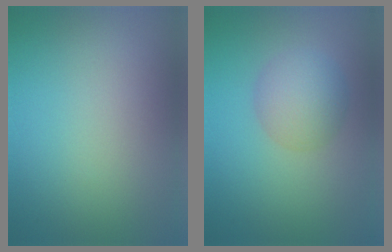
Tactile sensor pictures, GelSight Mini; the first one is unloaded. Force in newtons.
{"total": 3.8, "press": 3.8, "slide": 0.2}